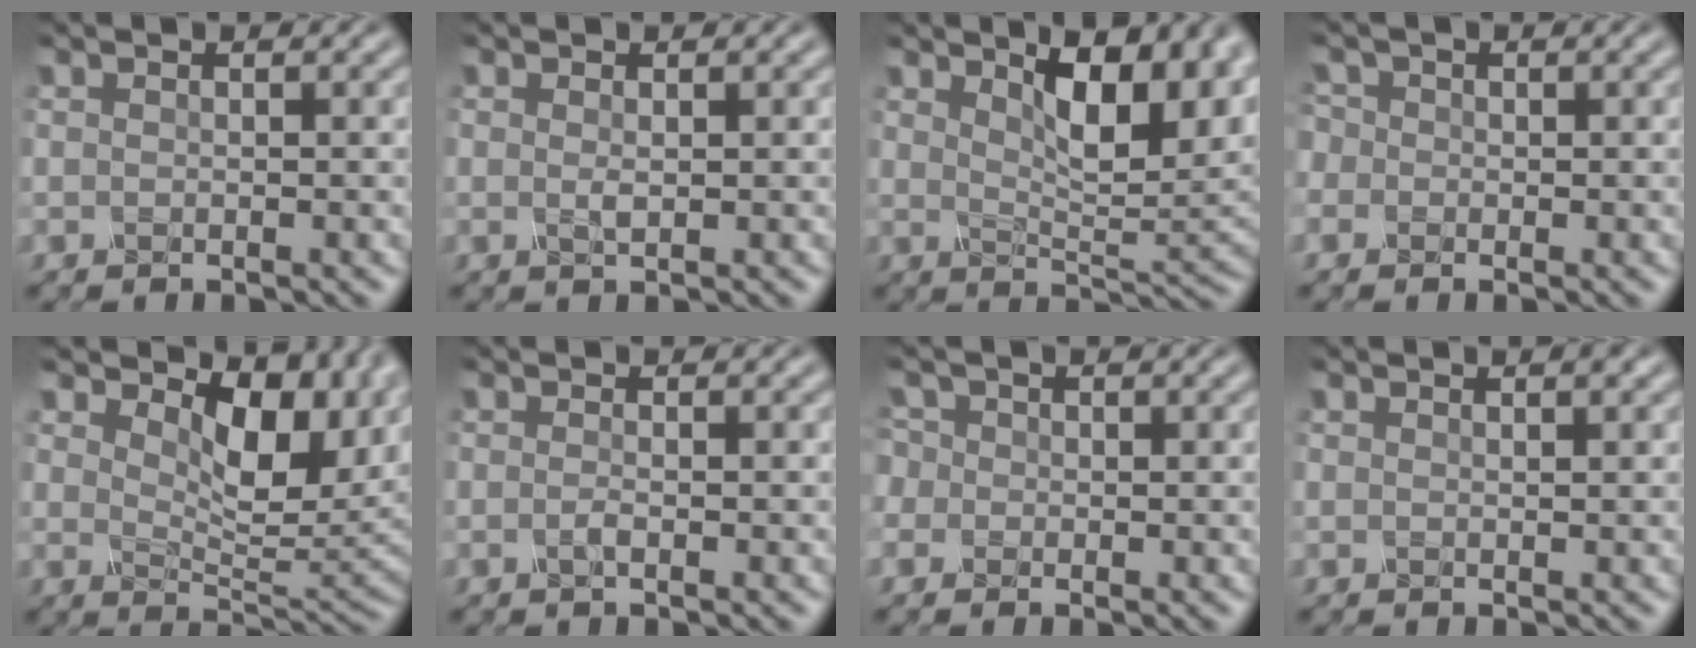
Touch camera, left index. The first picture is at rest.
{"total": 0.5, "force": [0.1, 0.2, 0.5], "torque": [-0.012, -0.004, 0.001]}
{"total": 8.2, "force": [3.4, 3.2, 6.7], "torque": [-0.102, -0.002, 0.055]}
{"total": 1.6, "force": [-0.2, 1.6, 0.4], "torque": [-0.014, 0.007, -0.013]}
{"total": 9.6, "force": [3.2, 5.0, 7.6], "torque": [-0.116, -0.008, 0.052]}
{"total": 0.7, "force": [-0.5, 0.1, 0.5], "torque": [-0.015, -0.003, -0.010]}
{"total": 2.2, "force": [0.1, 2.1, 0.8], "torque": [-0.016, 0.015, -0.014]}
{"total": 0.7, "force": [0.5, 0.2, 0.4], "torque": [-0.006, -0.002, 0.006]}